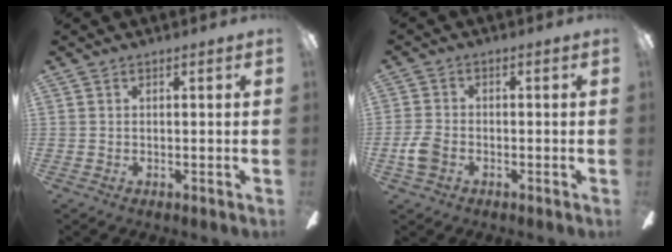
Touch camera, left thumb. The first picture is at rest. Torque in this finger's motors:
{"motor_torque": [-0.09, 0.12, -0.03, 0.03, 0.02]}